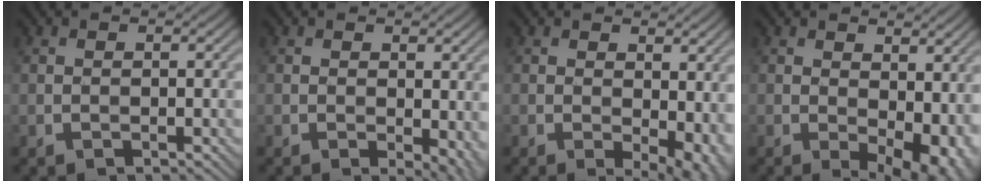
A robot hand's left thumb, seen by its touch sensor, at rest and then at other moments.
{"total": 3.4, "force": [-0.3, 1.6, 3.0], "torque": [-0.033, -0.004, -0.001]}
{"total": 6.4, "force": [0.0, 3.2, 5.5], "torque": [-0.065, -0.006, 0.007]}
{"total": 9.9, "force": [-0.2, 5.6, 8.2], "torque": [-0.095, -0.013, 0.020]}